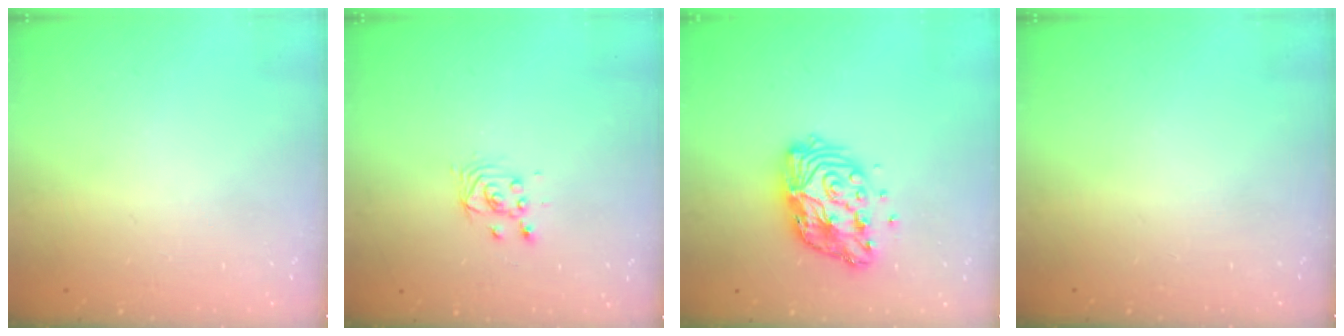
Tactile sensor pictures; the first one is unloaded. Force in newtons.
{"total": 2.9, "press": 2.9, "slide": 0.1}
{"total": 12.8, "press": 12.8, "slide": 1.0}
{"total": 0.0}